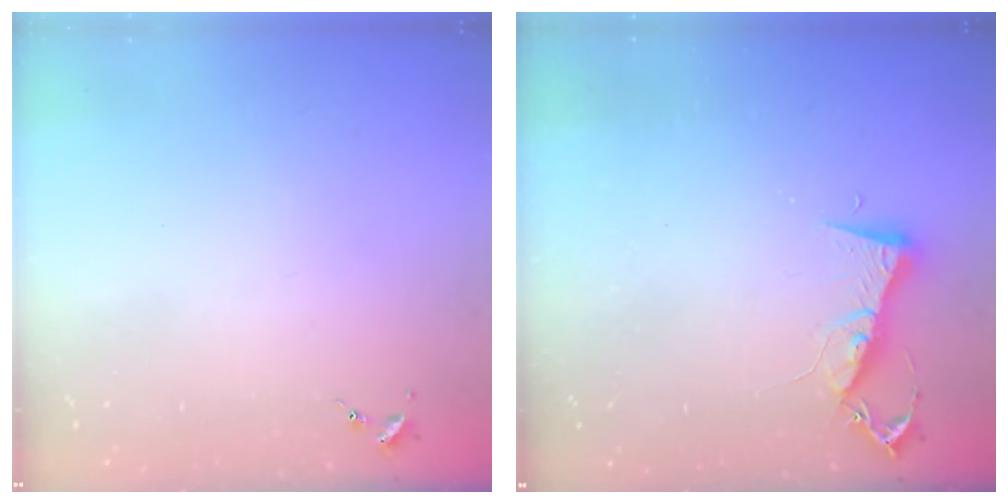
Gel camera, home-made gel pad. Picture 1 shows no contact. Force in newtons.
{"total": 7.2, "press": 7.1, "slide": 0.7}